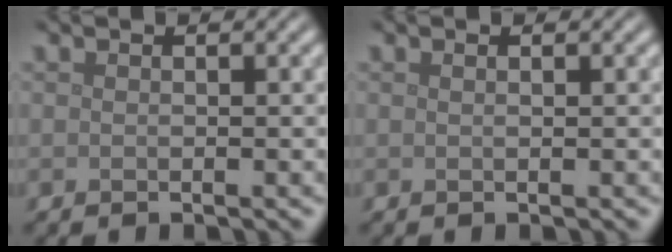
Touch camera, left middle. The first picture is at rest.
{"total": 0.6, "force": [0.3, 0.2, 0.5], "torque": [-0.007, 0.002, 0.001]}